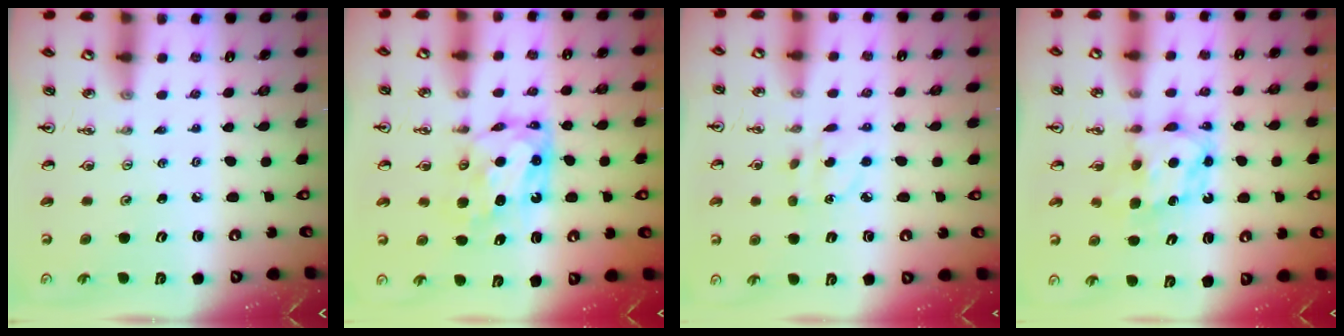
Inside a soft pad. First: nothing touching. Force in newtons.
{"total": 7.7, "press": 7.7, "slide": 0.8}
{"total": 3.7, "press": 3.6, "slide": 0.9}
{"total": 7.3, "press": 7.3, "slide": 0.2}